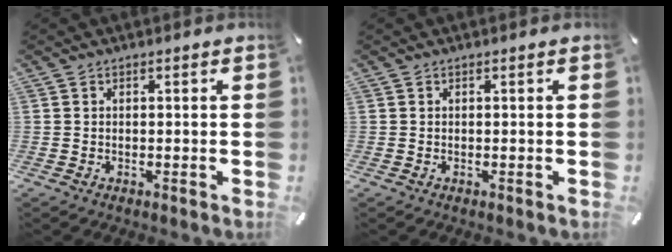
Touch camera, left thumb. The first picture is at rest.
{"total": 0.0}